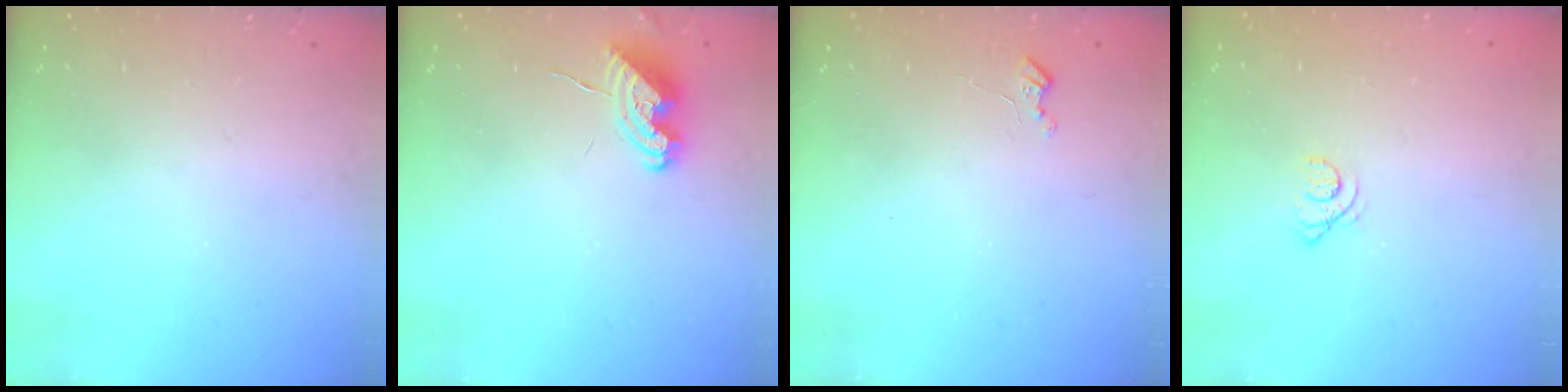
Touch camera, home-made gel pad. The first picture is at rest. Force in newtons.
{"total": 7.9, "press": 7.9, "slide": 0.6}
{"total": 2.7, "press": 2.7, "slide": 0.3}
{"total": 1.6, "press": 1.6, "slide": 0.2}